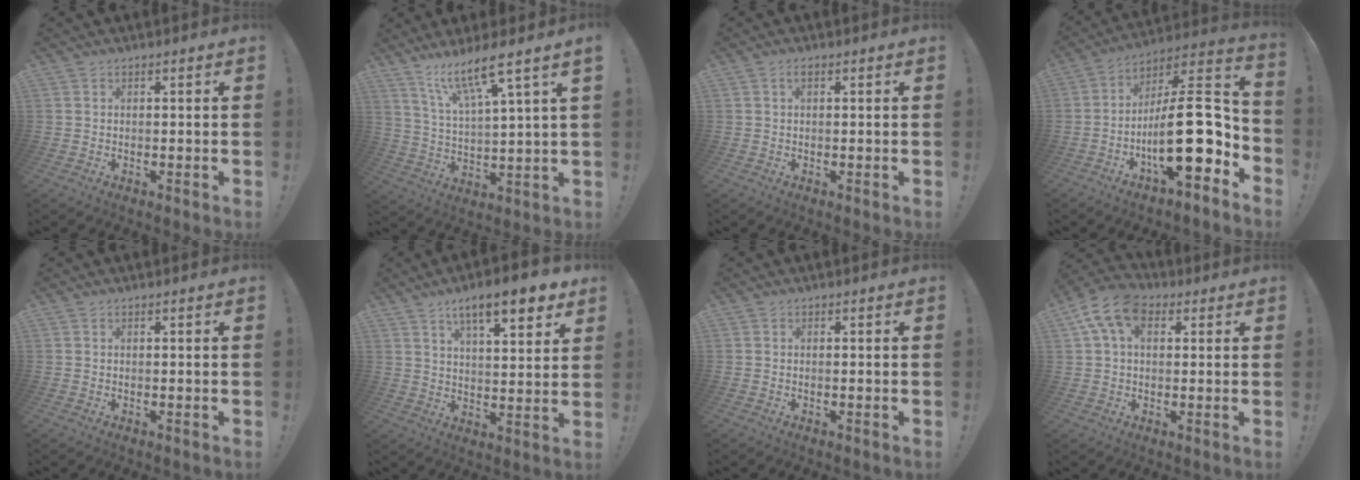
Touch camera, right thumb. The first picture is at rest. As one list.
[{"total": 12.2, "force": [8.9, 0.9, 8.4], "torque": [-0.142, -0.051, 0.142]}, {"total": 1.2, "force": [0.4, 0.5, 1.0], "torque": [-0.015, 0.001, 0.006]}, {"total": 23.7, "force": [-4.8, 8.9, 21.5], "torque": [-0.350, 0.014, -0.073]}, {"total": 0.0}, {"total": 12.4, "force": [7.7, 2.9, 9.3], "torque": [-0.133, -0.041, 0.122]}, {"total": 0.0}, {"total": 11.4, "force": [4.0, 7.3, 7.8], "torque": [-0.134, 0.002, 0.076]}]